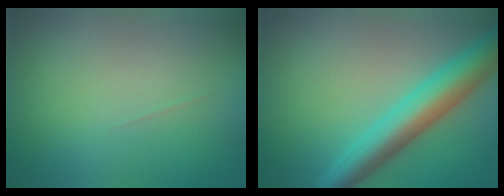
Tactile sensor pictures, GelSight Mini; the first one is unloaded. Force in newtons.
{"total": 6.5, "press": 6.5, "slide": 0.1}